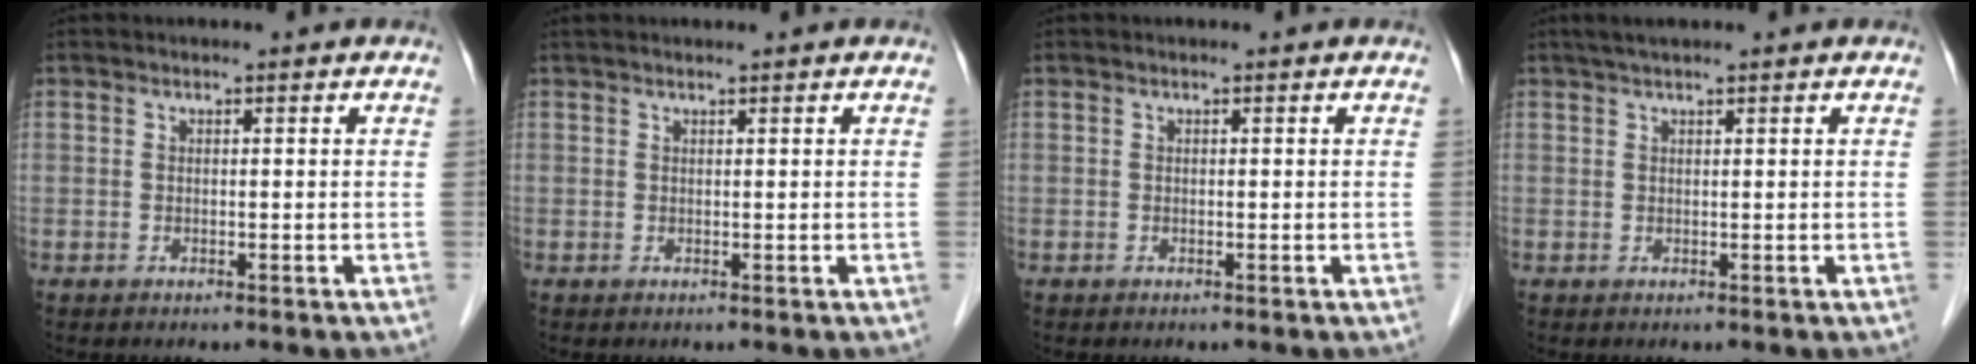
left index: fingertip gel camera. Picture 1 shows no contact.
{"total": 1.8, "force": [1.5, 0.0, 0.9], "torque": [-0.011, 0.022, 0.027]}
{"total": 0.0}
{"total": 2.6, "force": [2.0, 0.1, 1.6], "torque": [-0.028, 0.018, 0.036]}